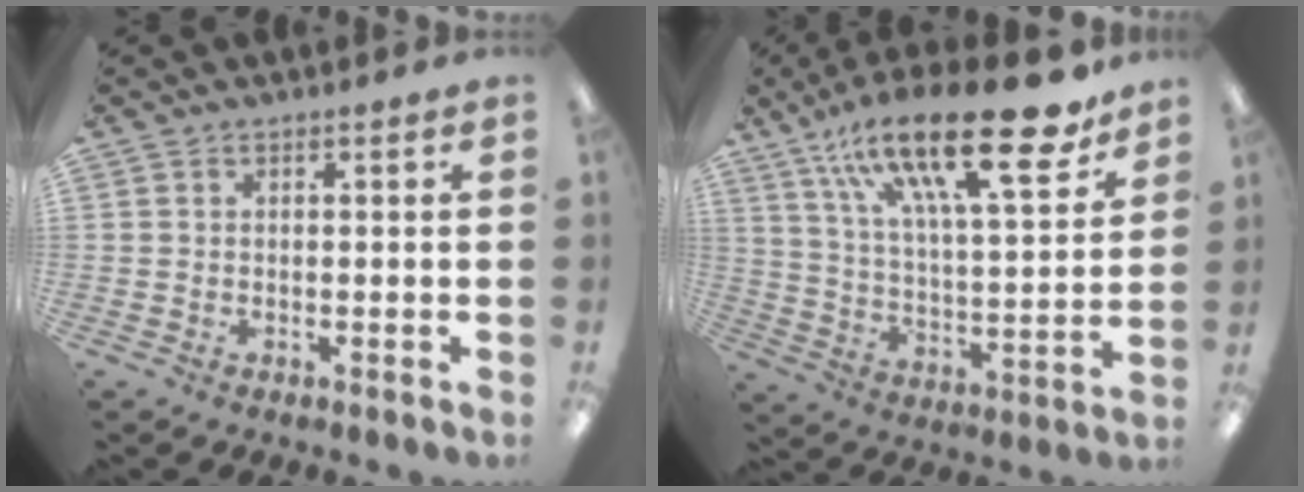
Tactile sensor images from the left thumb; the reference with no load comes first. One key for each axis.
{"total": 26.0, "fx": 16.4, "fy": 7.9, "fz": 18.6, "tx": -0.287, "ty": -0.098, "tz": 0.266}